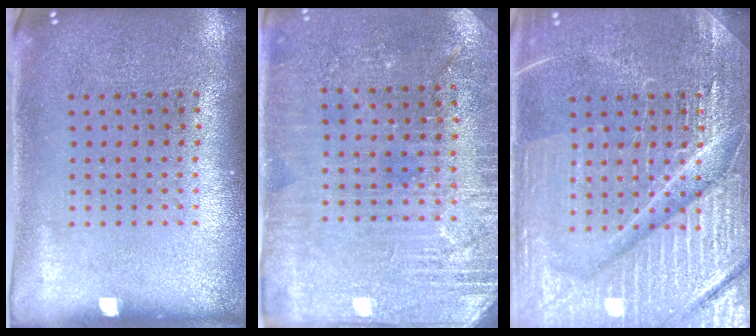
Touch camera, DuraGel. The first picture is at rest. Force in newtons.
{"total": 2.8, "press": 2.8, "slide": 0.4}
{"total": 7.2, "press": 7.2, "slide": 0.9}